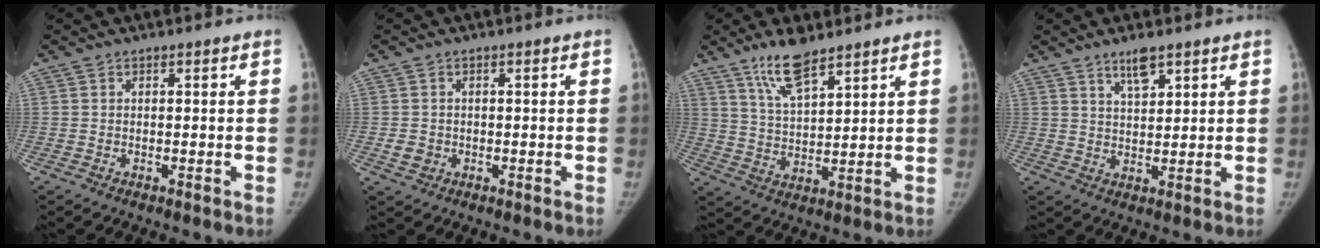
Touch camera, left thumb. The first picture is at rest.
{"total": 2.4, "force": [-0.5, 2.2, 1.0], "torque": [-0.009, 0.002, -0.002]}
{"total": 8.7, "force": [6.5, 2.4, 5.4], "torque": [-0.092, -0.039, 0.129]}
{"total": 4.6, "force": [3.2, 1.4, 2.9], "torque": [-0.042, -0.022, 0.060]}